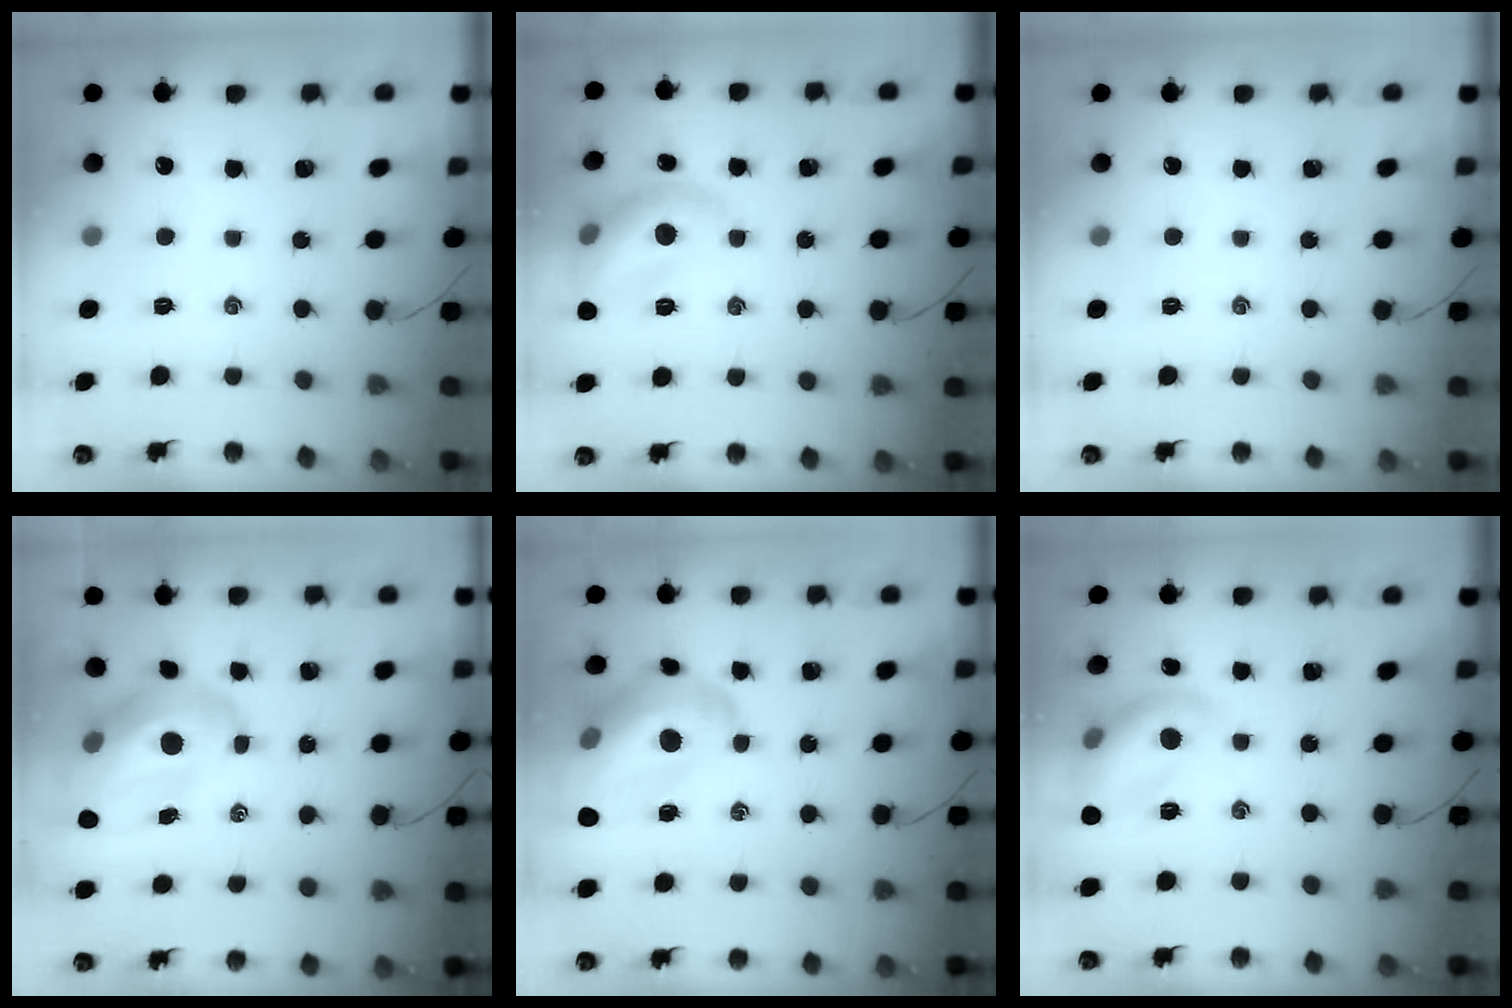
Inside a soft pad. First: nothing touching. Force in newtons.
{"total": 13.0, "press": 13.0, "slide": 1.1}
{"total": 0.0}
{"total": 14.9, "press": 14.4, "slide": 3.9}
{"total": 19.9, "press": 19.5, "slide": 4.1}
{"total": 12.4, "press": 12.4, "slide": 0.4}